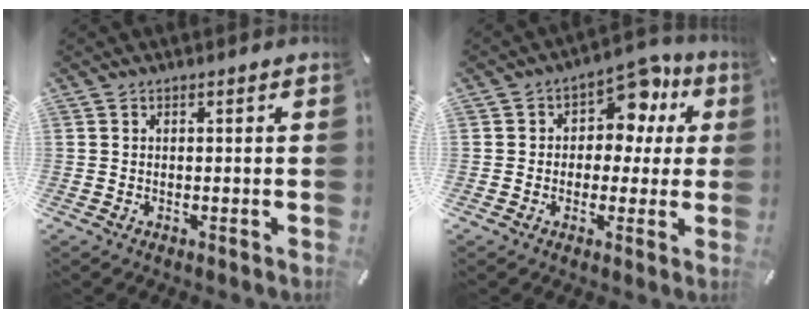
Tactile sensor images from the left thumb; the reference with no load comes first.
{"total": 10.4, "force": [4.4, 7.4, 5.8], "torque": [-0.077, -0.024, 0.075]}